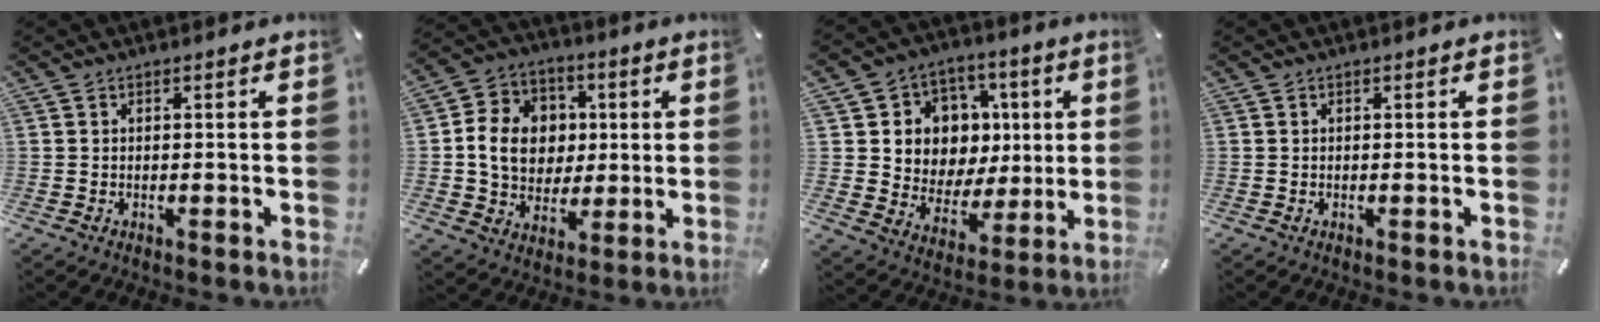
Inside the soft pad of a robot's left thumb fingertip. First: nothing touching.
{"total": 12.7, "force": [0.8, 11.4, 5.6], "torque": [-0.104, 0.013, 0.022]}
{"total": 11.4, "force": [1.7, 11.1, 1.8], "torque": [-0.026, -0.021, 0.049]}
{"total": 0.0}